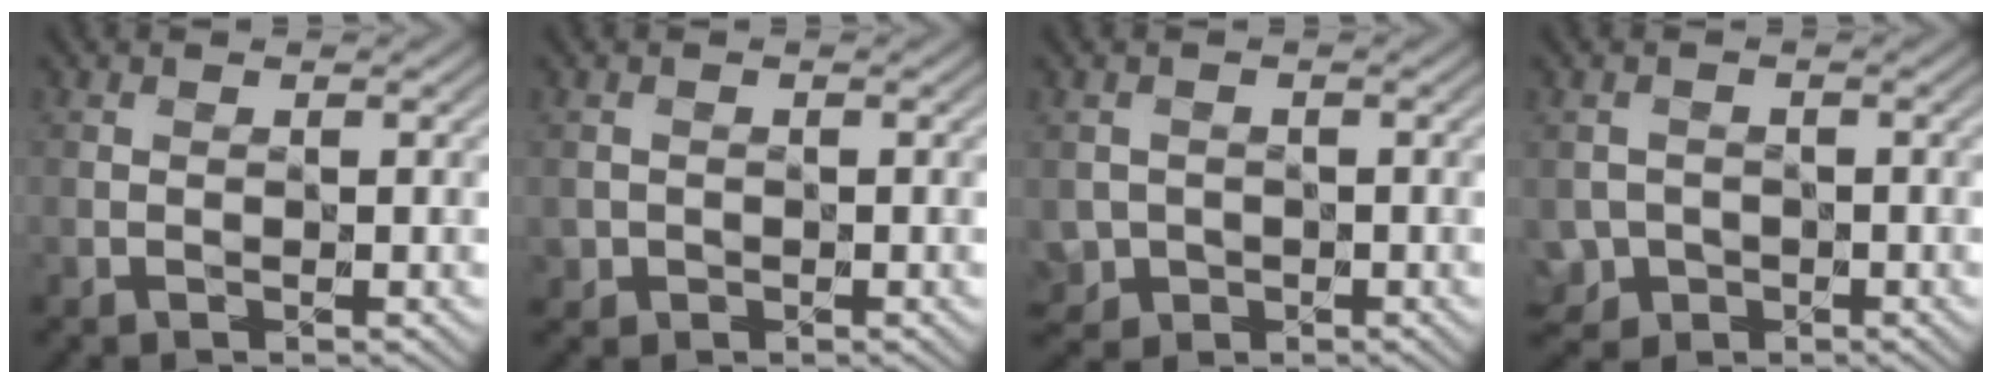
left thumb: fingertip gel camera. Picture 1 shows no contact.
{"total": 1.1, "force": [-0.3, 0.9, -0.5], "torque": [0.008, -0.007, -0.005]}
{"total": 2.3, "force": [-1.0, 2.1, -0.1], "torque": [-0.004, -0.009, -0.020]}
{"total": 2.8, "force": [-1.5, 2.4, 0.1], "torque": [-0.003, -0.004, -0.029]}